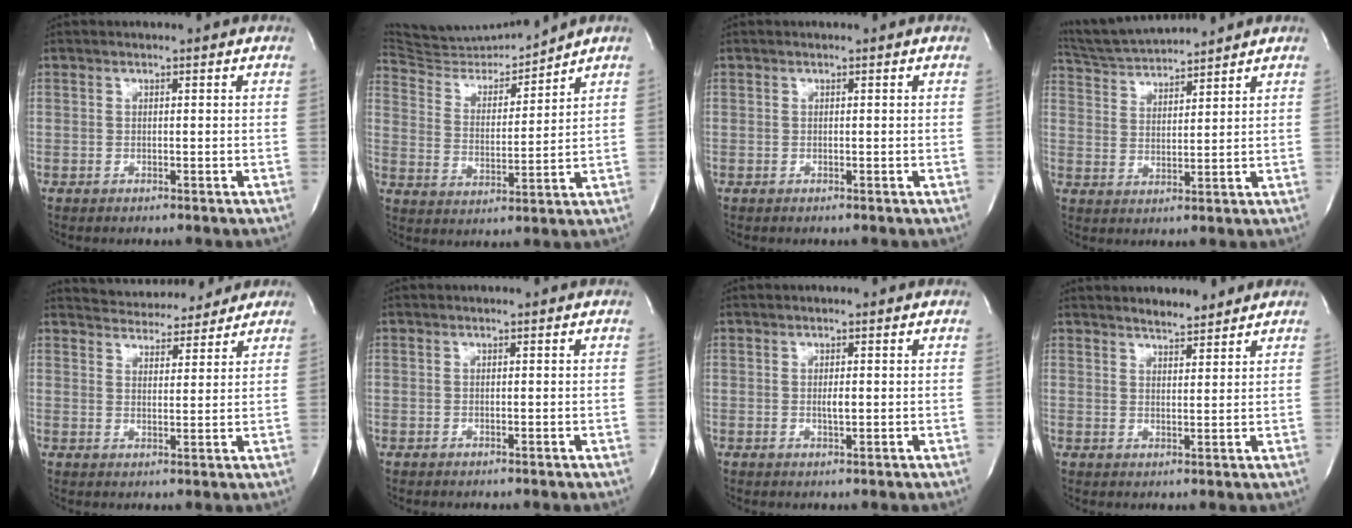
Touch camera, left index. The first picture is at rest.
{"total": 10.5, "force": [10.5, -0.6, 0.7], "torque": [-0.020, -0.006, 0.201]}
{"total": 0.0}
{"total": 9.5, "force": [9.2, 0.0, 2.5], "torque": [-0.058, 0.024, 0.168]}
{"total": 10.0, "force": [9.4, 2.7, 2.1], "torque": [-0.030, 0.014, 0.131]}
{"total": 0.0}
{"total": 1.3, "force": [0.2, 0.2, 1.3], "torque": [-0.027, -0.001, 0.003]}
{"total": 4.3, "force": [4.1, 0.8, 1.1], "torque": [-0.020, 0.008, 0.061]}